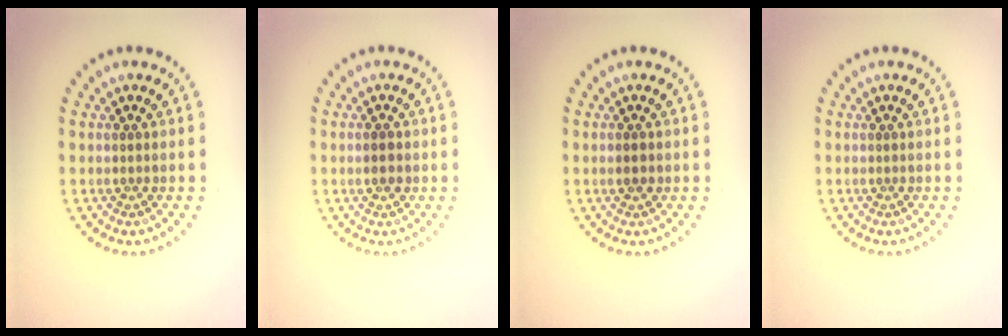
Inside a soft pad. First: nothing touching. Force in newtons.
{"total": 1.8, "press": 1.8, "slide": 0.2}
{"total": 0.7, "press": 0.7, "slide": 0.2}
{"total": 0.0}